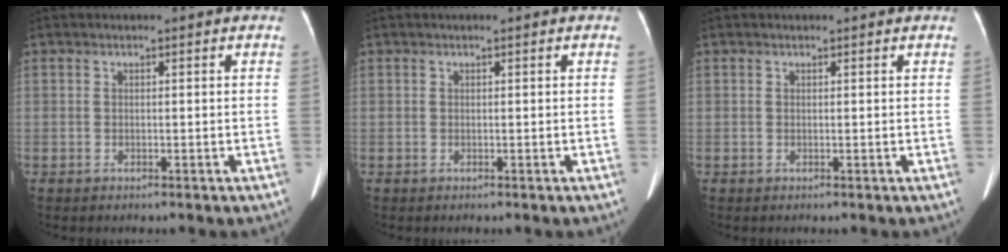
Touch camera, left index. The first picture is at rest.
{"total": 0.0}
{"total": 0.6, "force": [0.6, 0.2, 0.1], "torque": [-0.007, 0.007, 0.007]}